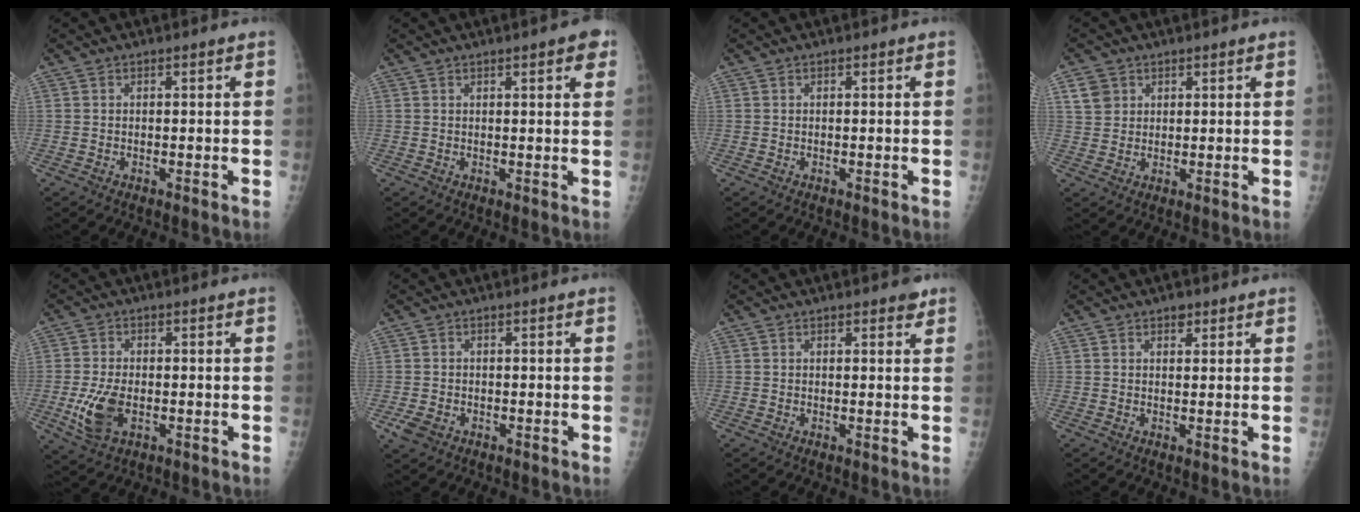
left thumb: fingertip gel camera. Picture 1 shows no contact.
{"total": 4.1, "force": [2.1, 0.9, 3.4], "torque": [-0.032, -0.003, 0.022]}
{"total": 0.0}
{"total": 4.0, "force": [2.0, 3.3, 1.3], "torque": [-0.009, -0.008, 0.041]}
{"total": 7.3, "force": [-1.9, 4.0, 5.8], "torque": [-0.122, 0.001, -0.031]}
{"total": 2.8, "force": [-1.3, 2.0, 1.5], "torque": [-0.032, 0.000, -0.019]}
{"total": 1.5, "force": [1.1, 0.6, 0.8], "torque": [-0.003, -0.004, 0.010]}
{"total": 1.6, "force": [1.0, 0.9, 0.8], "torque": [0.001, -0.004, 0.012]}